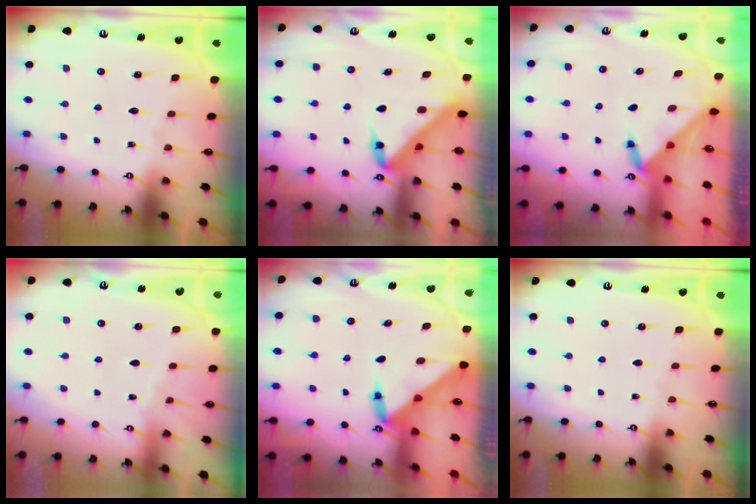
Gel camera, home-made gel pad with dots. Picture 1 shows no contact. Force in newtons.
{"total": 5.9, "press": 5.9, "slide": 0.2}
{"total": 3.6, "press": 3.5, "slide": 0.3}
{"total": 2.2, "press": 2.2, "slide": 0.3}
{"total": 3.7, "press": 3.7, "slide": 0.5}
{"total": 0.0}